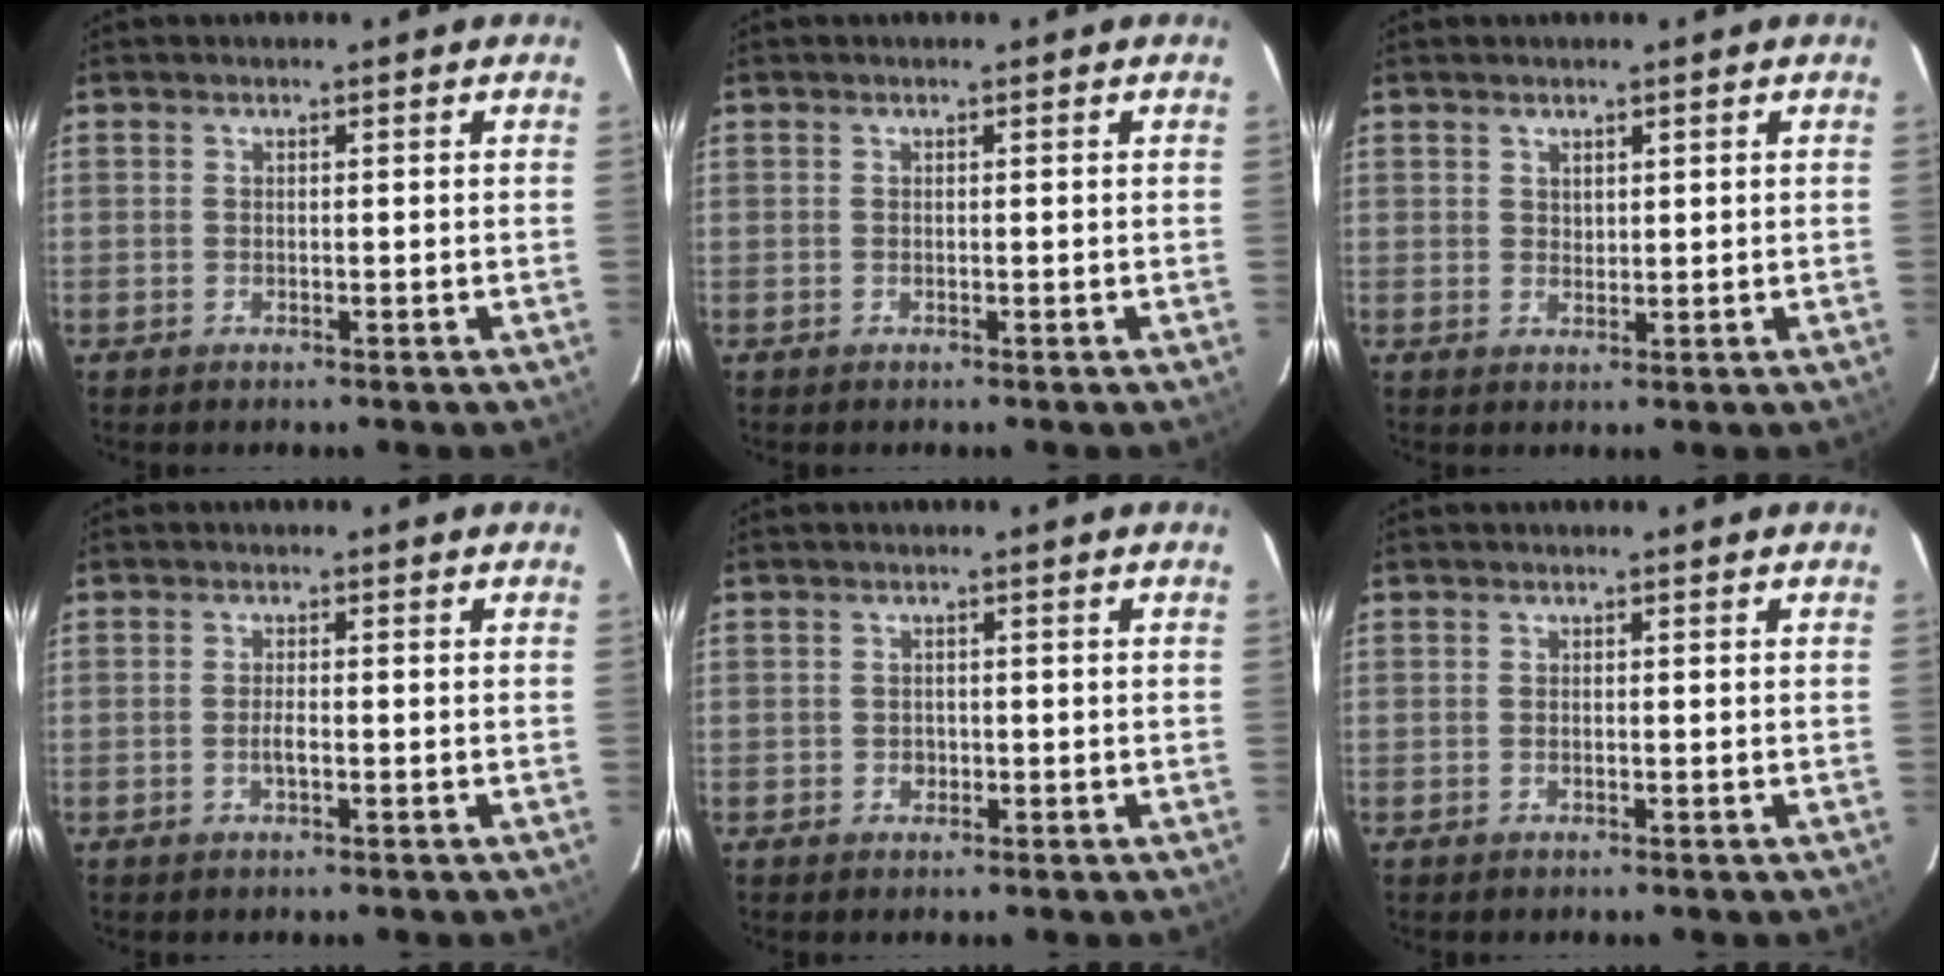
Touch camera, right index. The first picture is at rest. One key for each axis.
{"total": 0.0}
{"total": 1.6, "fx": 1.2, "fy": 0.9, "fz": 0.4, "tx": -0.002, "ty": 0.002, "tz": 0.022}
{"total": 1.6, "fx": -0.5, "fy": 0.3, "fz": 1.5, "tx": -0.031, "ty": 0.001, "tz": -0.010}
{"total": 1.4, "fx": -0.4, "fy": 1.3, "fz": 0.3, "tx": -0.002, "ty": 0.003, "tz": -0.001}
{"total": 0.0}